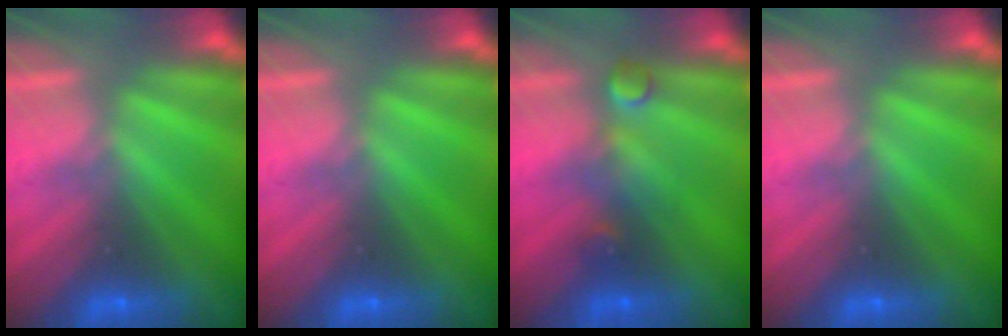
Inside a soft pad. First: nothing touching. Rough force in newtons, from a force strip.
{"total": 0.0}
{"total": 2.9}
{"total": 0.0}